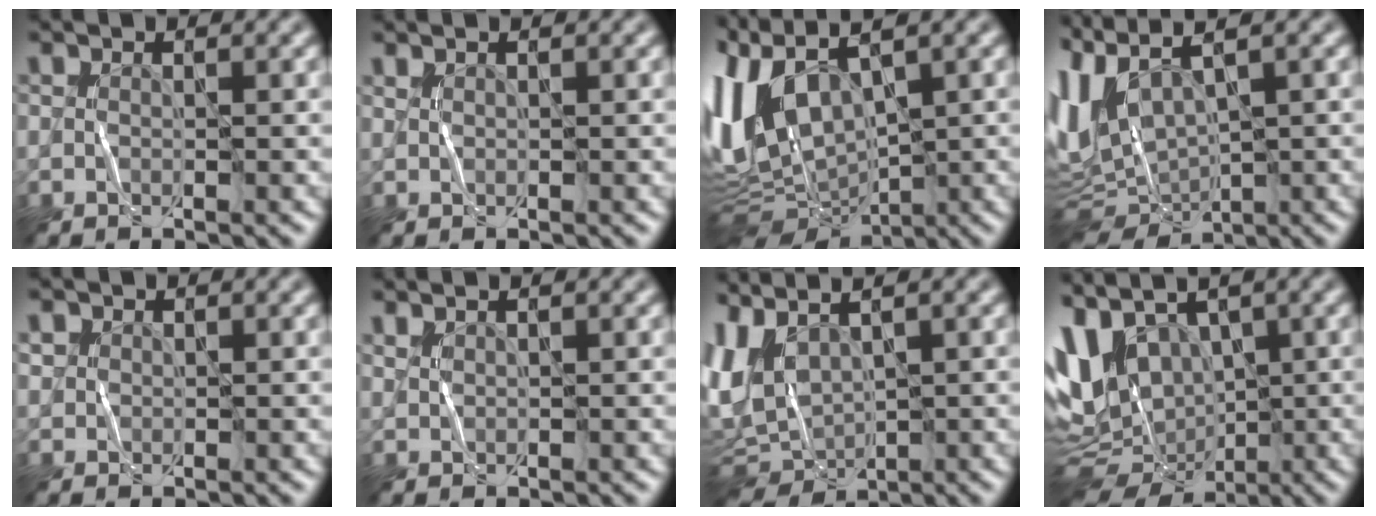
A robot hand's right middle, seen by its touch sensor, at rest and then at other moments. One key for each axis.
{"total": 1.7, "fx": 1.3, "fy": -1.0, "fz": -0.5, "tx": 0.002, "ty": 0.006, "tz": 0.024}
{"total": 10.9, "fx": 2.8, "fy": 4.9, "fz": 9.3, "tx": -0.224, "ty": 0.011, "tz": 0.056}
{"total": 8.3, "fx": 2.3, "fy": 2.7, "fz": 7.5, "tx": -0.183, "ty": 0.000, "tz": 0.068}
{"total": 1.0, "fx": 0.3, "fy": 0.9, "fz": 0.1, "tx": 0.002, "ty": -0.001, "tz": 0.007}
{"total": 1.8, "fx": 1.6, "fy": -0.8, "fz": -0.3, "tx": -0.002, "ty": 0.006, "tz": 0.031}
{"total": 6.3, "fx": 2.2, "fy": 2.3, "fz": 5.4, "tx": -0.124, "ty": -0.004, "tz": 0.049}
{"total": 12.3, "fx": 0.8, "fy": 7.7, "fz": 9.5, "tx": -0.189, "ty": 0.018, "tz": 0.043}